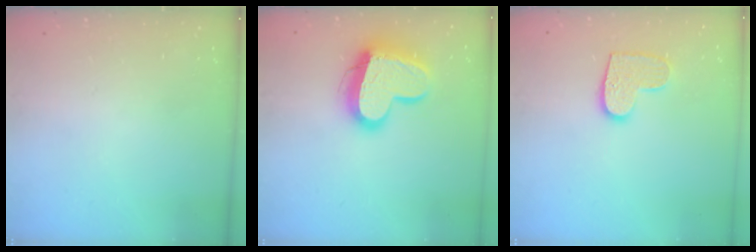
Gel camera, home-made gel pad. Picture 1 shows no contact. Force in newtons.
{"total": 16.7, "press": 16.6, "slide": 1.4}
{"total": 9.3, "press": 9.3, "slide": 0.3}